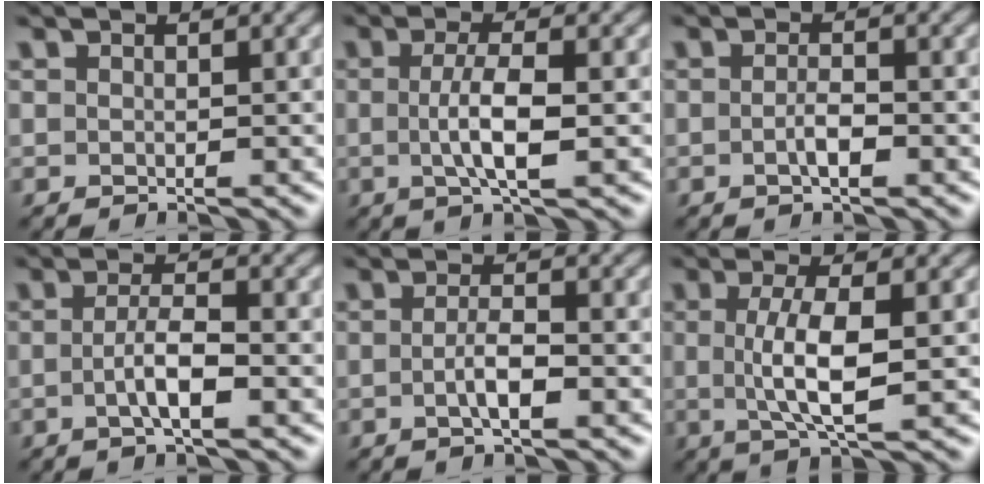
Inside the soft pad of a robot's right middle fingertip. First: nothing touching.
{"total": 4.0, "force": [-0.5, 1.0, 3.8], "torque": [-0.074, 0.000, -0.007]}
{"total": 1.6, "force": [-0.6, 0.4, 1.4], "torque": [-0.028, 0.000, -0.013]}
{"total": 2.9, "force": [-0.8, 0.6, 2.7], "torque": [-0.053, -0.002, -0.015]}
{"total": 2.2, "force": [-0.7, 0.5, 2.0], "torque": [-0.039, 0.000, -0.013]}
{"total": 4.9, "force": [-0.3, 1.3, 4.7], "torque": [-0.094, 0.000, -0.004]}